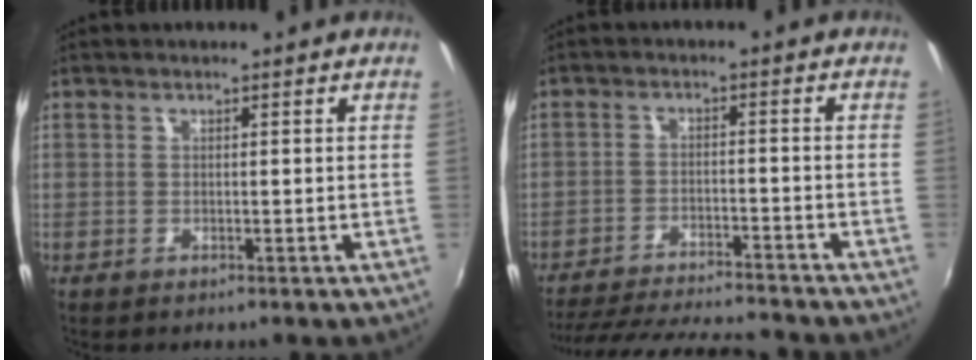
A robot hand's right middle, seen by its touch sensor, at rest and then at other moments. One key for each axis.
{"total": 16.8, "fx": -15.2, "fy": 2.2, "fz": 6.8, "tx": -0.143, "ty": -0.016, "tz": -0.230}